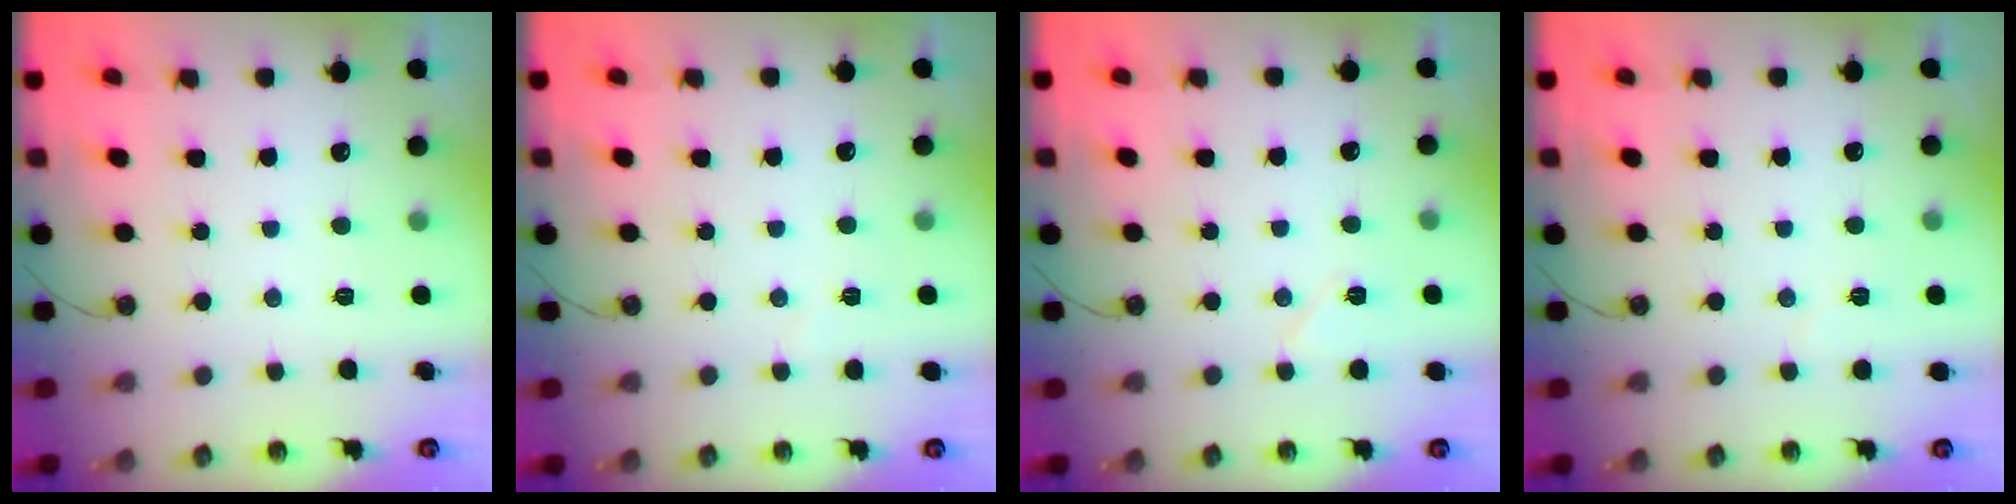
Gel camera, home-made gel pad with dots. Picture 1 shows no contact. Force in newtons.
{"total": 2.1, "press": 1.9, "slide": 0.7}
{"total": 5.9, "press": 5.6, "slide": 2.0}
{"total": 1.5, "press": 1.5, "slide": 0.5}